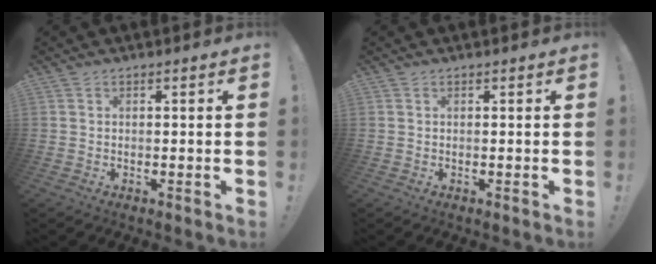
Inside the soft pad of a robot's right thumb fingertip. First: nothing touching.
{"total": 0.0}